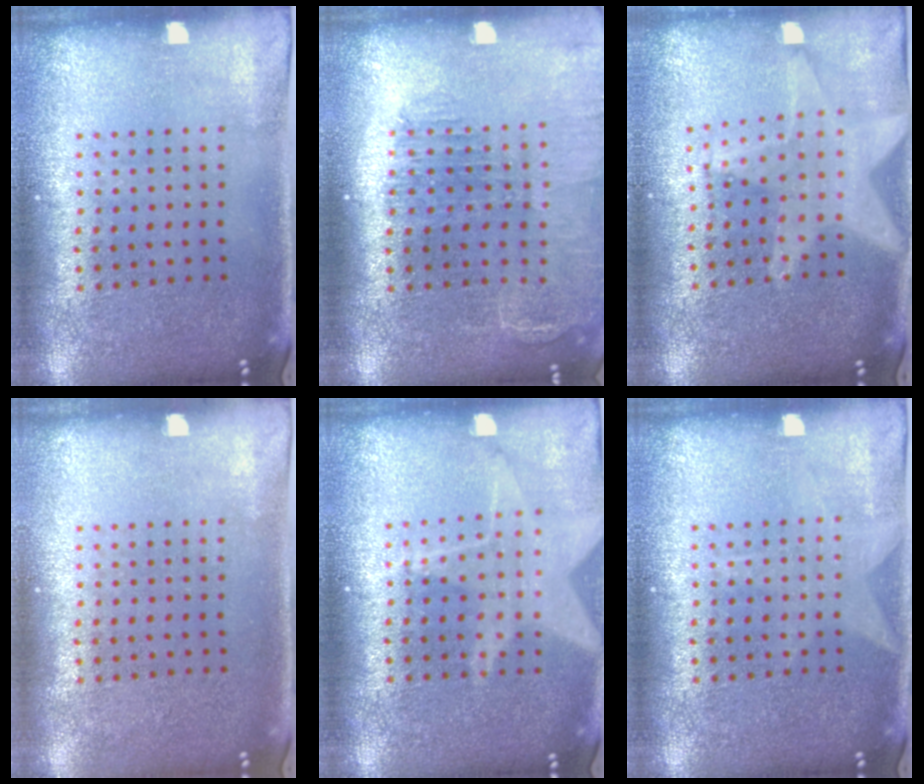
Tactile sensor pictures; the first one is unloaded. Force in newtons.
{"total": 1.4, "press": 1.4, "slide": 0.1}
{"total": 2.1, "press": 1.7, "slide": 1.2}
{"total": 0.0}
{"total": 1.7, "press": 1.4, "slide": 1.0}
{"total": 0.9, "press": 0.9, "slide": 0.2}